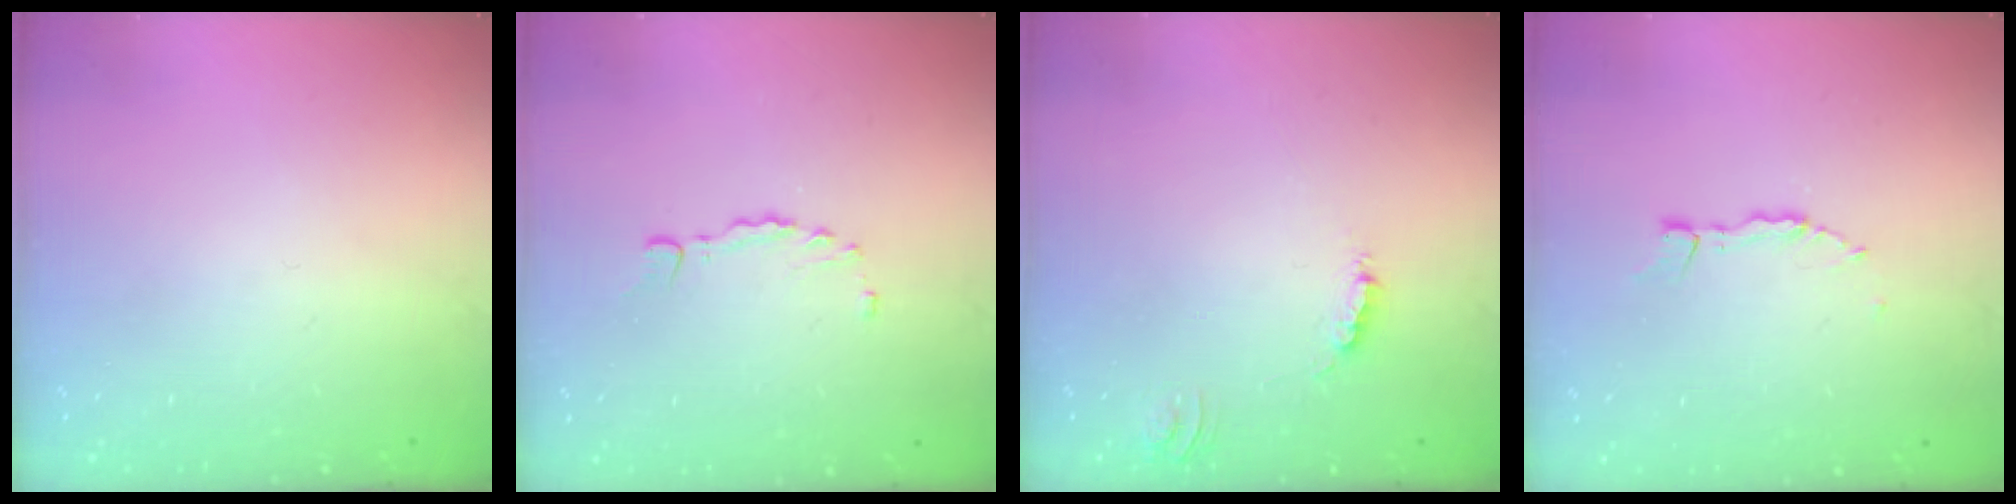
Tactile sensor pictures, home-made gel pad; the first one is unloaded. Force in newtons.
{"total": 1.5, "press": 1.4, "slide": 0.4}
{"total": 3.4, "press": 3.4, "slide": 0.2}
{"total": 2.9, "press": 2.8, "slide": 0.3}